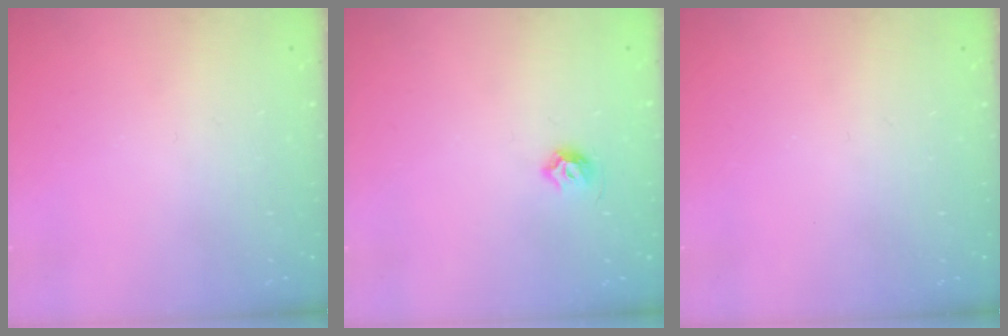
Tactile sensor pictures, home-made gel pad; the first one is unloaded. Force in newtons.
{"total": 5.0, "press": 4.9, "slide": 0.8}
{"total": 0.0}